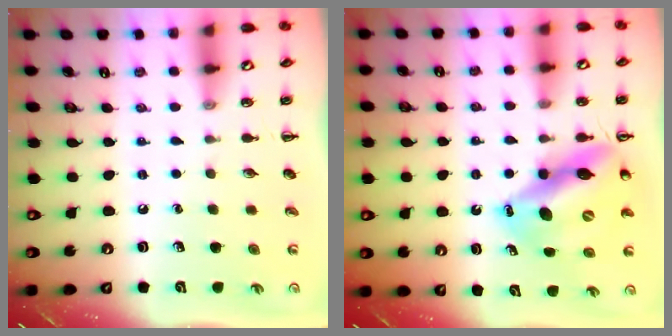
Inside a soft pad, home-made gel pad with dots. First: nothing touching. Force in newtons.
{"total": 14.7, "press": 14.0, "slide": 4.5}